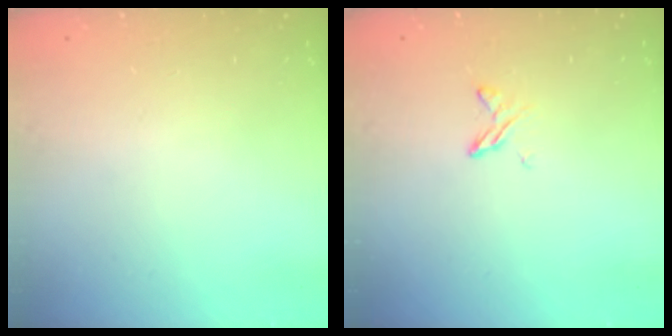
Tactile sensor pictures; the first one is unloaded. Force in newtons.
{"total": 4.5, "press": 4.5, "slide": 0.5}